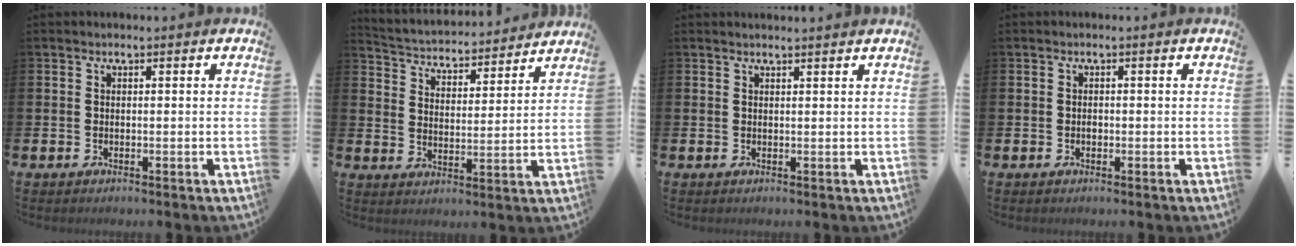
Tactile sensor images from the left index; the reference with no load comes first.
{"total": 4.0, "force": [3.9, 1.1, 0.0], "torque": [-0.027, -0.041, 0.059]}
{"total": 0.8, "force": [0.8, -0.1, 0.0], "torque": [0.003, -0.004, 0.015]}
{"total": 0.6, "force": [-0.2, 0.4, 0.4], "torque": [-0.005, 0.001, -0.005]}